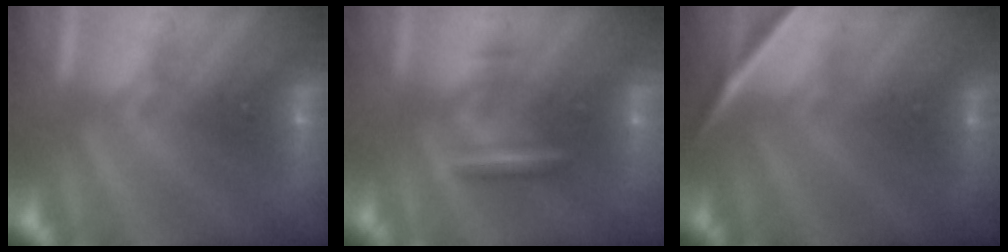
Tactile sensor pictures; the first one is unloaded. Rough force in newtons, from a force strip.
{"total": 8.7}
{"total": 1.7}